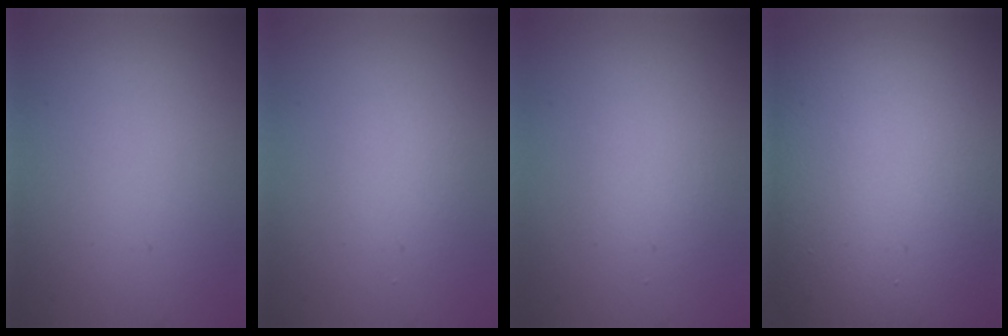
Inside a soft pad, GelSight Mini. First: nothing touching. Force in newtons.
{"total": 1.3, "press": 1.3, "slide": 0.0}
{"total": 1.9, "press": 1.9, "slide": 0.1}
{"total": 22.6, "press": 22.6, "slide": 1.6}